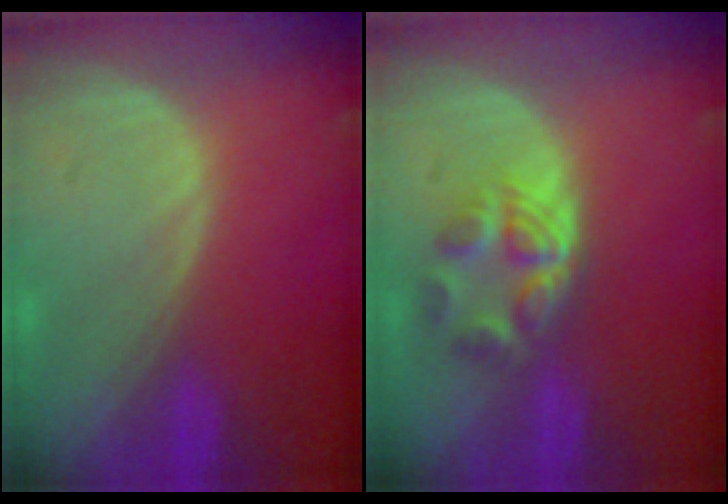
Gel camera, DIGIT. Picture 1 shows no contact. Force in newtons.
{"total": 6.1, "press": 5.0, "slide": 3.4}